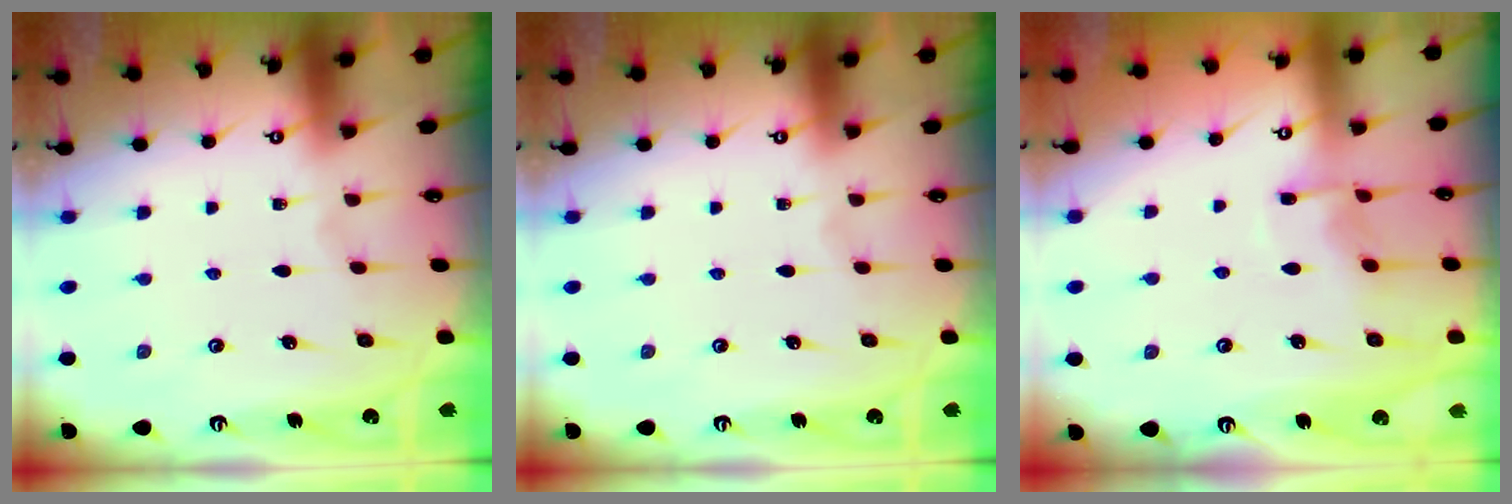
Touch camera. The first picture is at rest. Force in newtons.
{"total": 0.0}
{"total": 6.5, "press": 6.5, "slide": 0.6}